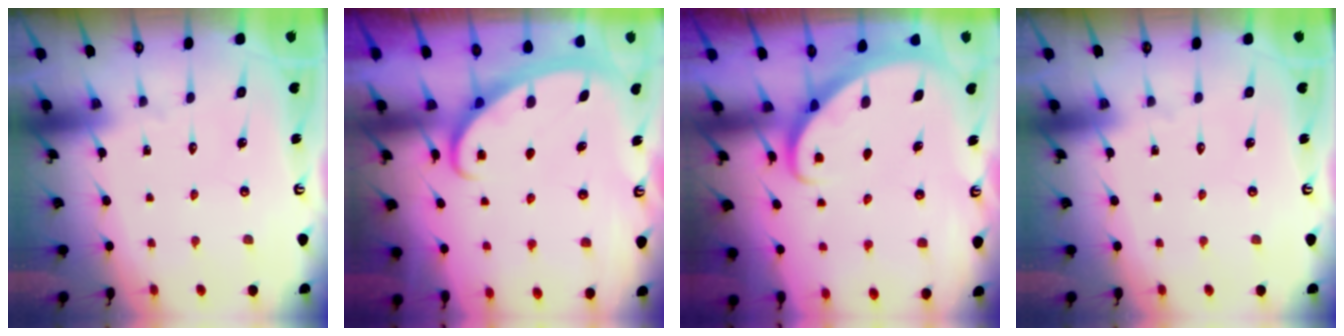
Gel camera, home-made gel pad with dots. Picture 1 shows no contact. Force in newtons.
{"total": 2.6, "press": 2.6, "slide": 0.4}
{"total": 2.6, "press": 2.6, "slide": 0.2}
{"total": 0.0}